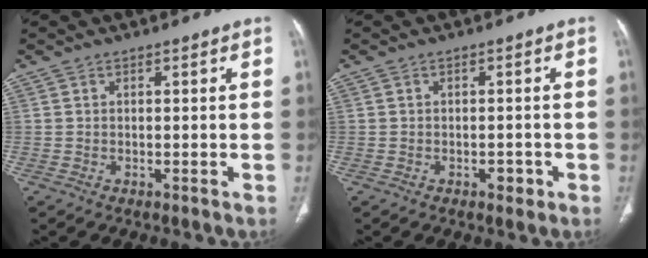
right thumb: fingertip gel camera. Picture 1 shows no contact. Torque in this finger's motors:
{"motor_torque": [0.40, 0.64, -0.17, 0.23, 0.04]}